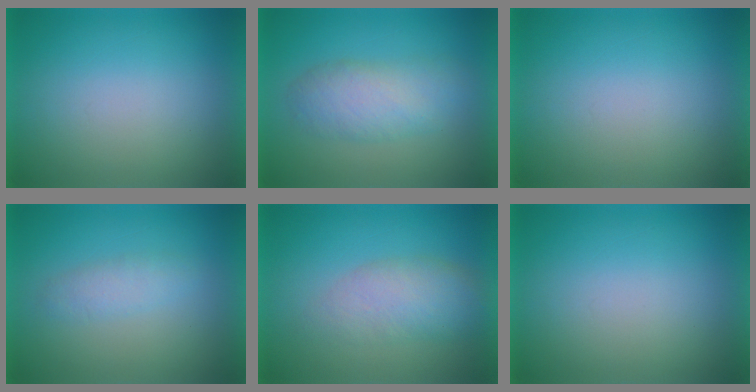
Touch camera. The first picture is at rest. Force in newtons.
{"total": 4.2}
{"total": 0.0}
{"total": 2.3}
{"total": 4.4}
{"total": 0.0}